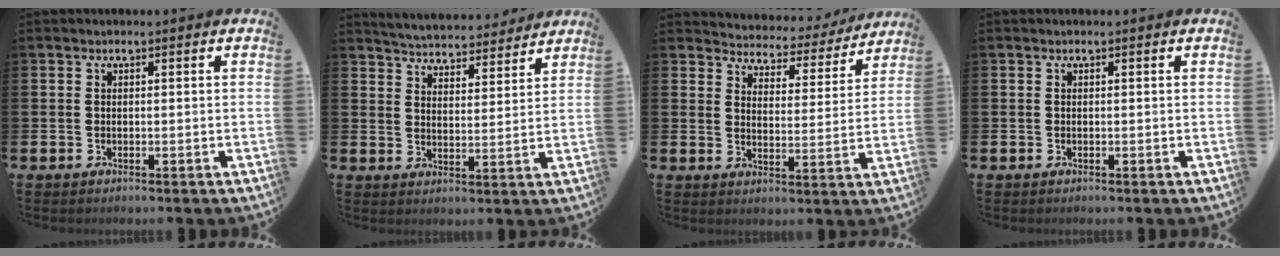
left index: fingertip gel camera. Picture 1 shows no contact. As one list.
[{"total": 4.6, "force": [4.6, 0.6, -0.1], "torque": [-0.015, -0.038, 0.079]}, {"total": 3.6, "force": [3.4, 1.2, 0.0], "torque": [-0.020, -0.039, 0.051]}, {"total": 0.0}]